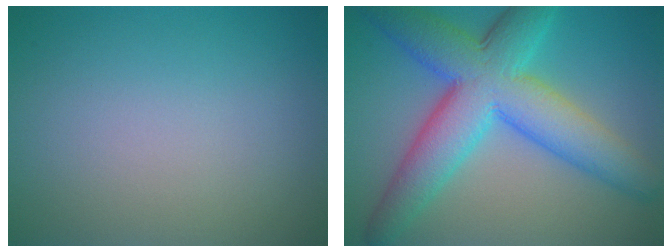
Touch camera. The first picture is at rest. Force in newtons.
{"total": 10.1, "press": 10.1, "slide": 0.4}